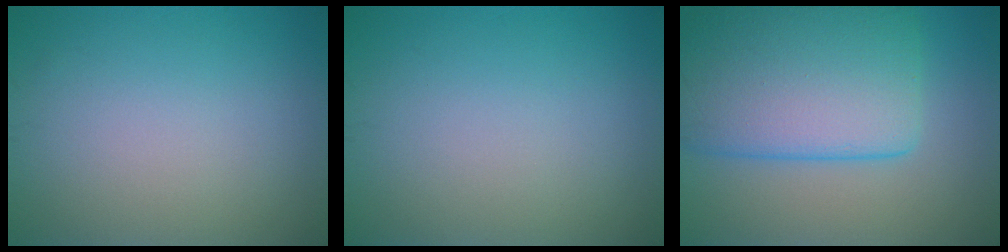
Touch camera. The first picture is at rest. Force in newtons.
{"total": 0.0}
{"total": 10.9, "press": 10.9, "slide": 0.4}